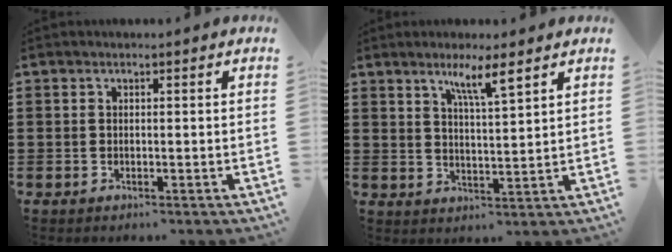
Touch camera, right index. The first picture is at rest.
{"total": 4.8, "force": [3.2, 0.1, 3.7], "torque": [-0.072, 0.001, 0.051]}